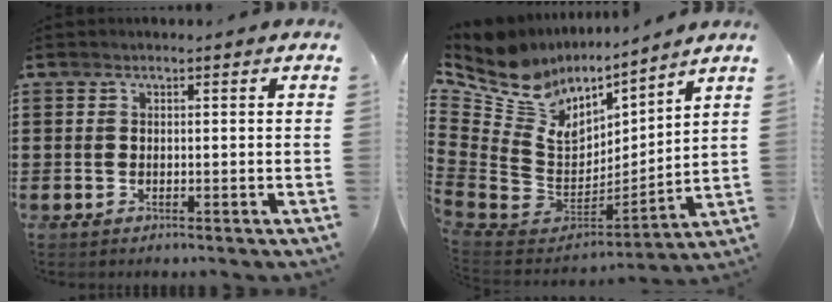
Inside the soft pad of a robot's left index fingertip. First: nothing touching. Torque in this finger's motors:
{"motor_torque": [0.82, -1.32, 0.29, 0.11]}